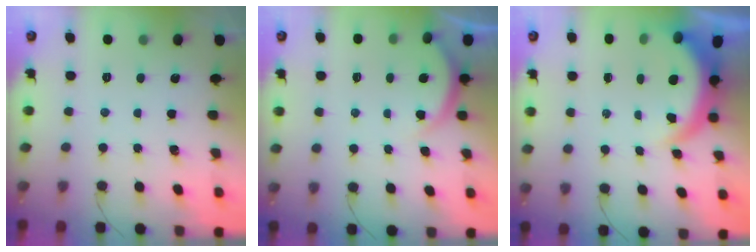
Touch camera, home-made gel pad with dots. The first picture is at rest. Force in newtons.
{"total": 3.3, "press": 3.3, "slide": 0.6}
{"total": 7.3, "press": 7.3, "slide": 0.7}